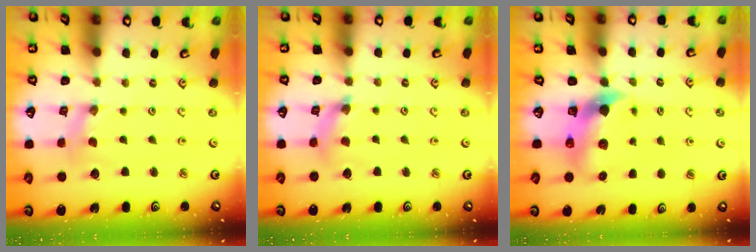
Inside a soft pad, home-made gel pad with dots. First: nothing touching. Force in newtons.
{"total": 4.2, "press": 4.2, "slide": 0.5}
{"total": 6.6, "press": 6.5, "slide": 1.2}